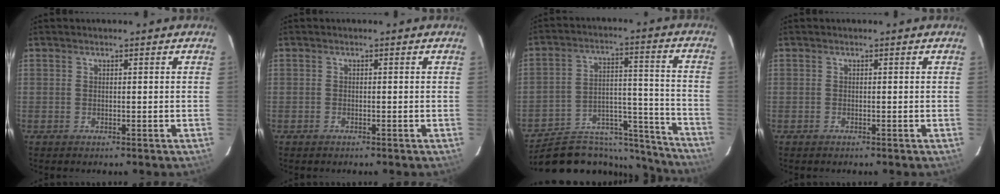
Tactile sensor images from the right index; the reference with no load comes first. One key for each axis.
{"total": 0.6, "fx": -0.5, "fy": 0.3, "fz": 0.0, "tx": 0.000, "ty": 0.002, "tz": -0.009}
{"total": 23.1, "fx": -20.9, "fy": 7.6, "fz": 6.6, "tx": -0.103, "ty": 0.043, "tz": -0.284}
{"total": 0.0}